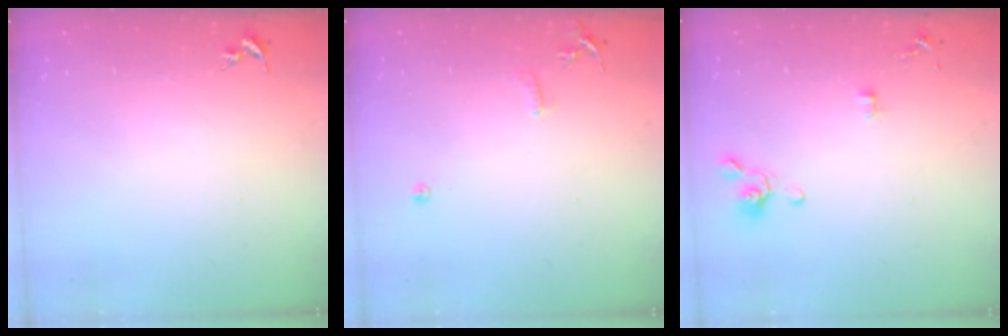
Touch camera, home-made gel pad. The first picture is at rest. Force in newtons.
{"total": 7.6, "press": 7.6, "slide": 0.6}
{"total": 4.0, "press": 3.9, "slide": 0.8}